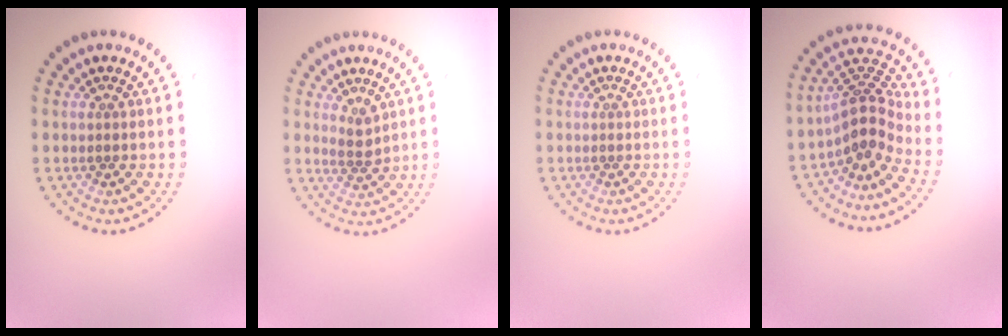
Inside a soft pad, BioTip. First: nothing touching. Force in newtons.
{"total": 1.5, "press": 1.2, "slide": 1.0}
{"total": 0.0}
{"total": 4.1, "press": 2.9, "slide": 2.9}